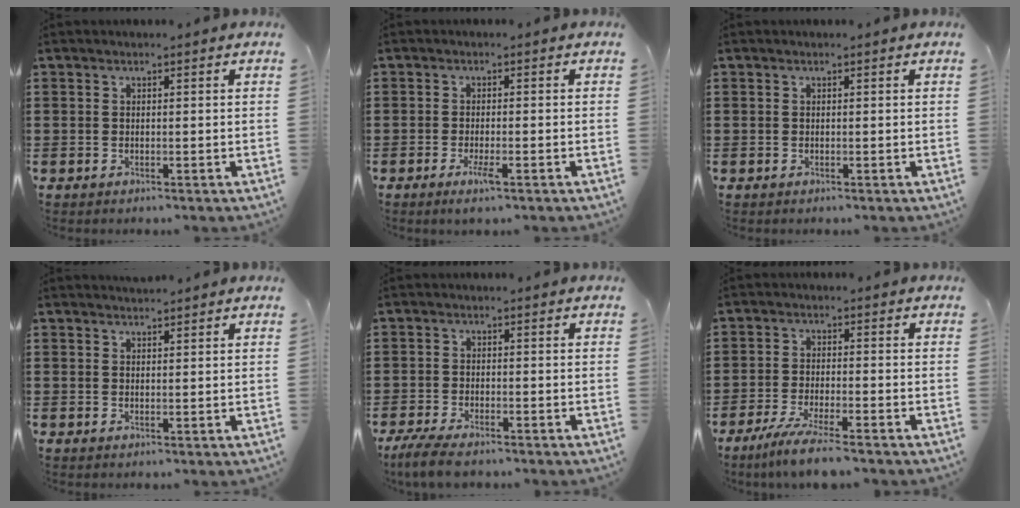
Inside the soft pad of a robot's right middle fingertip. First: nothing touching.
{"total": 2.5, "force": [-1.2, 0.3, 2.1], "torque": [-0.042, -0.004, -0.023]}
{"total": 0.0}
{"total": 1.1, "force": [1.0, 0.1, 0.1], "torque": [-0.004, -0.001, 0.020]}
{"total": 4.0, "force": [-3.5, 0.6, 1.8], "torque": [-0.053, -0.010, -0.073]}
{"total": 5.5, "force": [-4.7, -0.1, 3.0], "torque": [-0.069, -0.021, -0.090]}